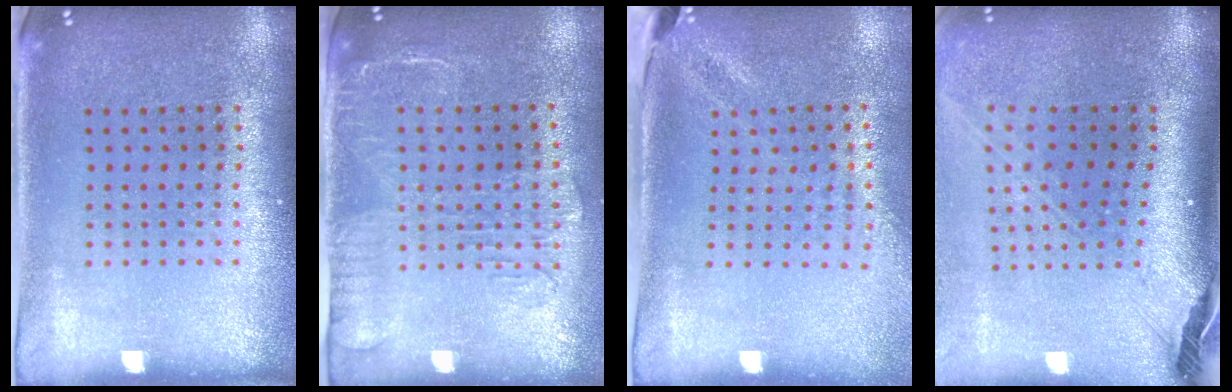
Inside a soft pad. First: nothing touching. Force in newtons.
{"total": 1.9, "press": 1.6, "slide": 1.0}
{"total": 2.0, "press": 1.6, "slide": 1.2}
{"total": 2.8, "press": 2.0, "slide": 1.9}